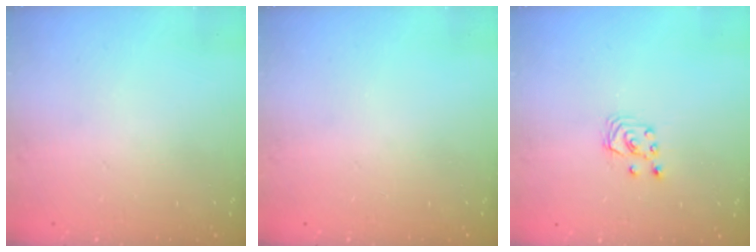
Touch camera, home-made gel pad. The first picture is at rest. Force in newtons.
{"total": 0.0}
{"total": 2.6, "press": 2.6, "slide": 0.3}